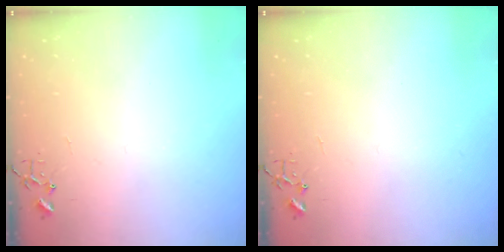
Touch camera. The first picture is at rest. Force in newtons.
{"total": 0.0}